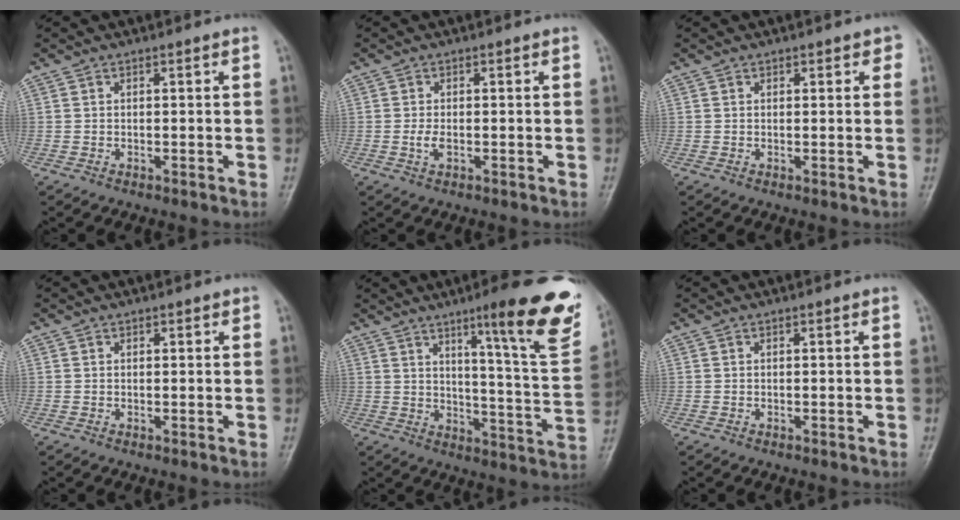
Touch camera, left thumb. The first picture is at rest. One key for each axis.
{"total": 2.0, "fx": -0.4, "fy": 1.0, "fz": 1.7, "tx": -0.037, "ty": -0.001, "tz": -0.010}
{"total": 1.8, "fx": 1.0, "fy": 1.3, "fz": 0.9, "tx": 0.014, "ty": -0.001, "tz": 0.006}
{"total": 0.8, "fx": 0.5, "fy": 0.6, "fz": 0.3, "tx": 0.008, "ty": -0.001, "tz": 0.003}
{"total": 21.1, "fx": 12.3, "fy": 2.9, "fz": 16.8, "tx": -0.192, "ty": -0.066, "tz": 0.168}
{"total": 0.0}